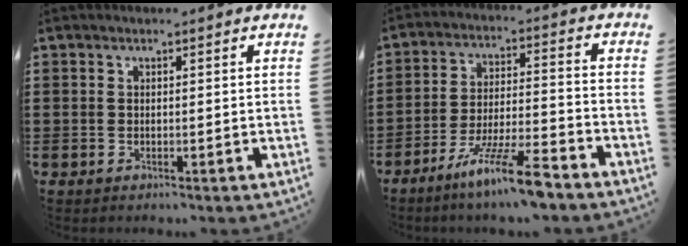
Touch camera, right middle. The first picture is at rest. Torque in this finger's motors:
{"motor_torque": [1.50, -0.64, 0.74, 0.21]}